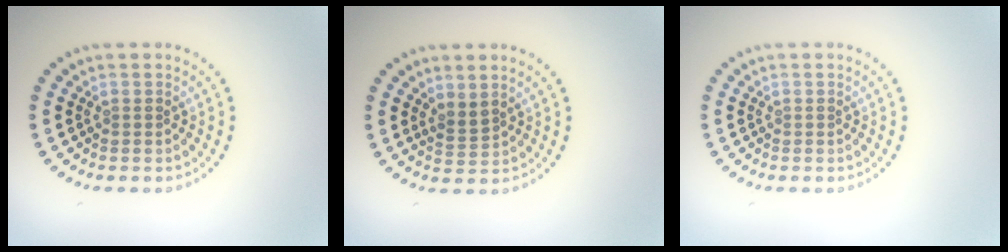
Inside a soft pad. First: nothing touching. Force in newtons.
{"total": 1.7, "press": 1.2, "slide": 1.2}
{"total": 0.0}